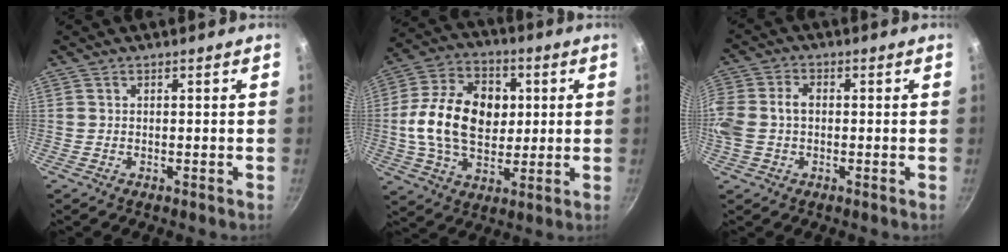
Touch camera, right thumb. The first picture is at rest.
{"total": 18.2, "force": [1.4, 12.7, 12.9], "torque": [-0.203, 0.014, 0.016]}
{"total": 8.4, "force": [-0.3, 6.0, 5.9], "torque": [-0.129, 0.015, -0.014]}